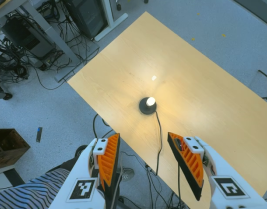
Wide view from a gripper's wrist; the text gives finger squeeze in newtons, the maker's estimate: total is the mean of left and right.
{"total": 0.0}